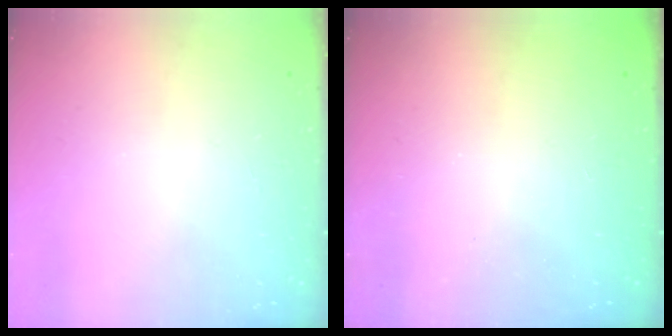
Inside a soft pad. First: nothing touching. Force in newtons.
{"total": 2.3, "press": 2.1, "slide": 0.8}